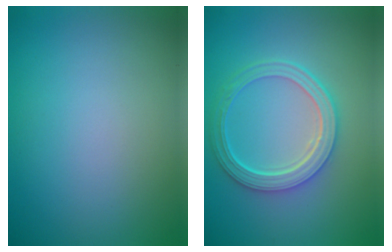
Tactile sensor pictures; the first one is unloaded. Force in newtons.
{"total": 5.2, "press": 4.0, "slide": 3.4}